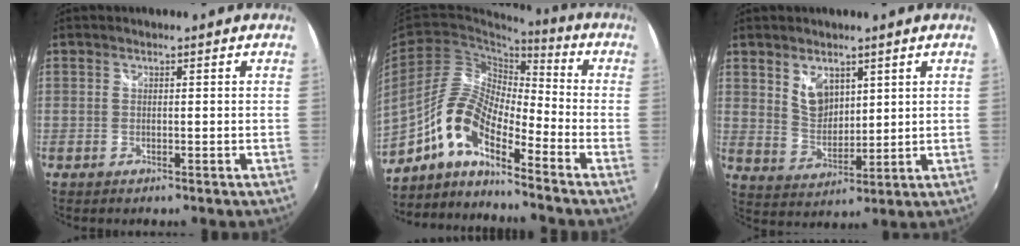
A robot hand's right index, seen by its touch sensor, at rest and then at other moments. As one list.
[{"total": 11.1, "force": [-6.8, 3.4, 8.1], "torque": [-0.160, 0.010, -0.140]}, {"total": 6.4, "force": [3.4, 3.9, 3.8], "torque": [-0.059, -0.002, 0.069]}]